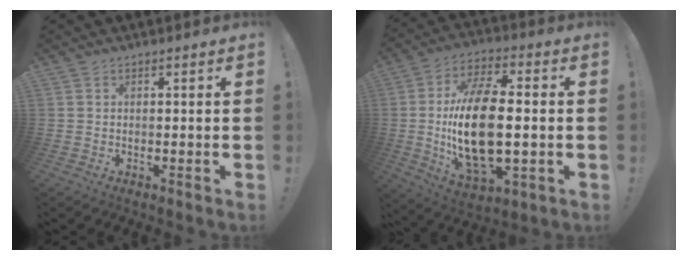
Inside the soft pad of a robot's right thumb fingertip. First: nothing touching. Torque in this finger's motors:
{"motor_torque": [0.80, 1.95, 2.02, -0.75, 0.69]}